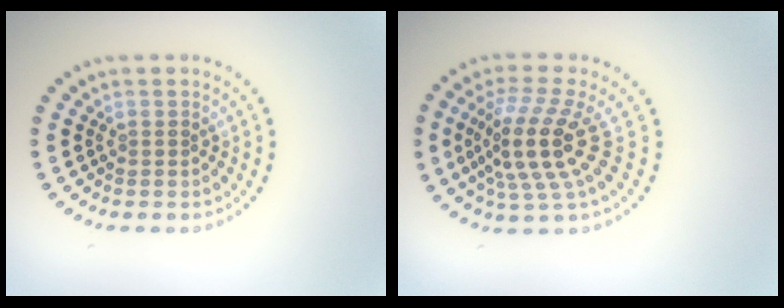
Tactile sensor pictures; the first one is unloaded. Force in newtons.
{"total": 5.1, "press": 4.1, "slide": 3.0}